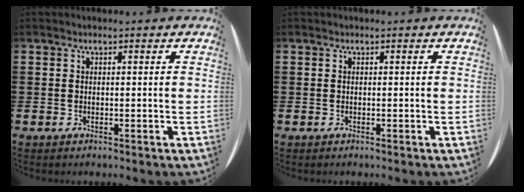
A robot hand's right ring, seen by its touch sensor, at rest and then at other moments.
{"total": 0.0}